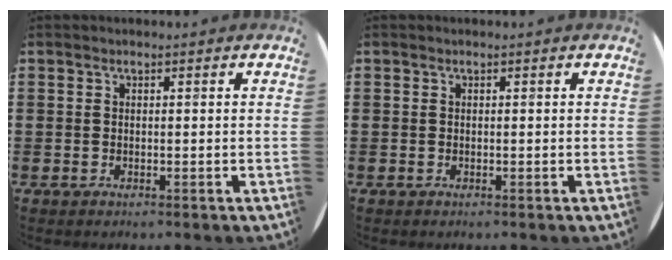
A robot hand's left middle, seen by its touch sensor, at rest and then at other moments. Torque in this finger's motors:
{"motor_torque": [0.00, 0.00, -0.01, -0.01]}